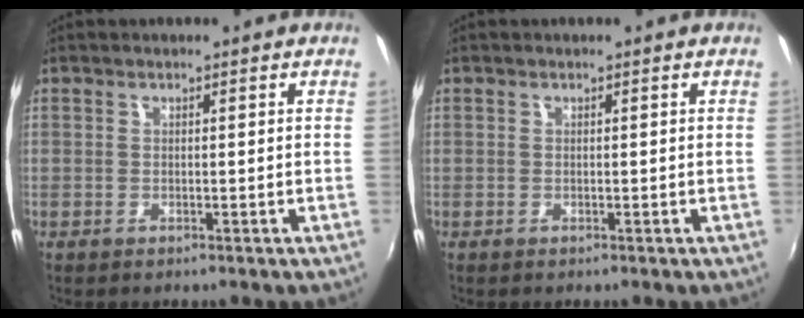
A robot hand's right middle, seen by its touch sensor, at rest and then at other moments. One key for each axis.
{"total": 0.0}